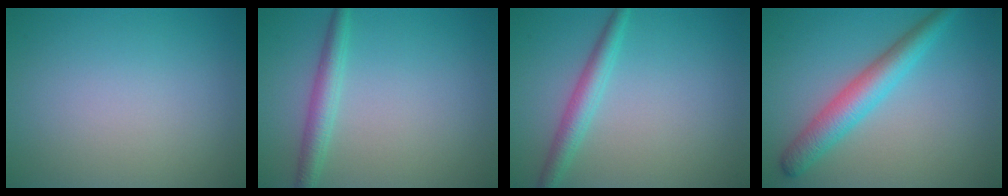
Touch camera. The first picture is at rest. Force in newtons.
{"total": 2.4, "press": 2.4, "slide": 0.1}
{"total": 2.6, "press": 2.6, "slide": 0.1}
{"total": 4.5, "press": 4.5, "slide": 0.1}